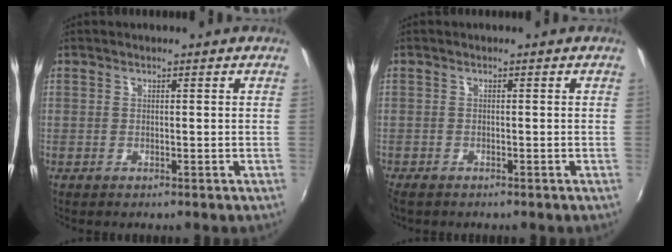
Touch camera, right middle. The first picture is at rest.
{"total": 1.8, "force": [-1.5, 0.8, 0.7], "torque": [-0.018, -0.009, -0.029]}